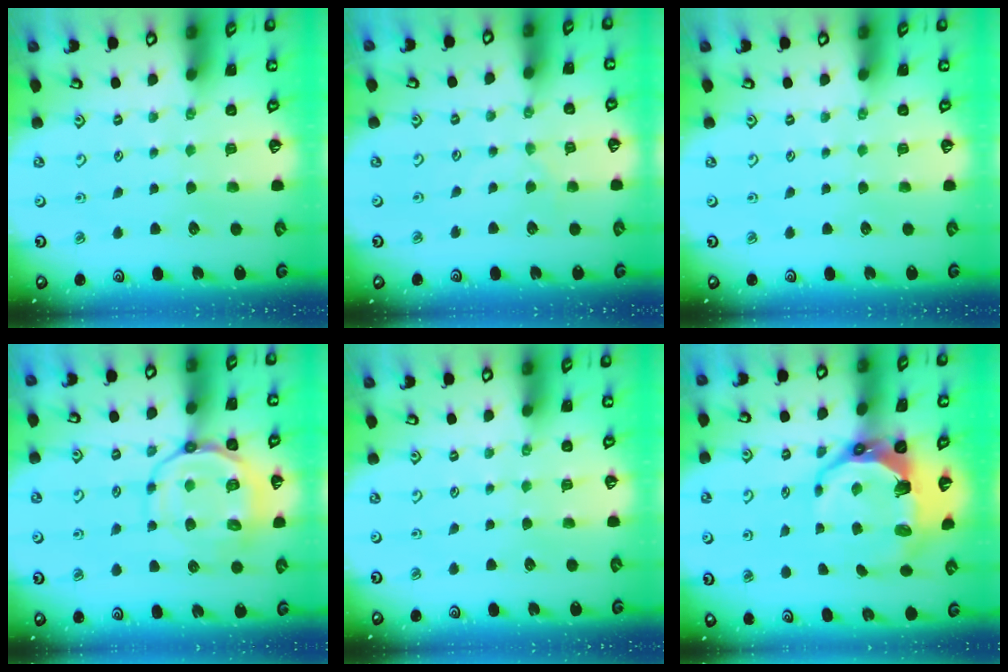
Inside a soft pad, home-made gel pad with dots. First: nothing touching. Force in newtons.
{"total": 0.0}
{"total": 0.0}
{"total": 13.7, "press": 13.5, "slide": 1.7}
{"total": 0.0}
{"total": 11.7, "press": 10.2, "slide": 5.7}